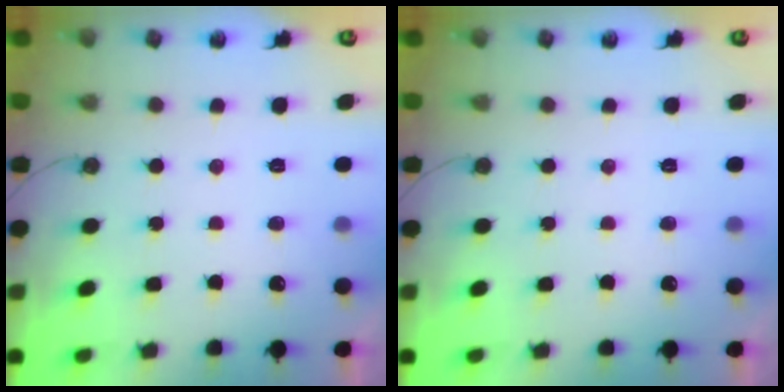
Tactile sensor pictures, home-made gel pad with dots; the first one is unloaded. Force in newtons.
{"total": 0.0}